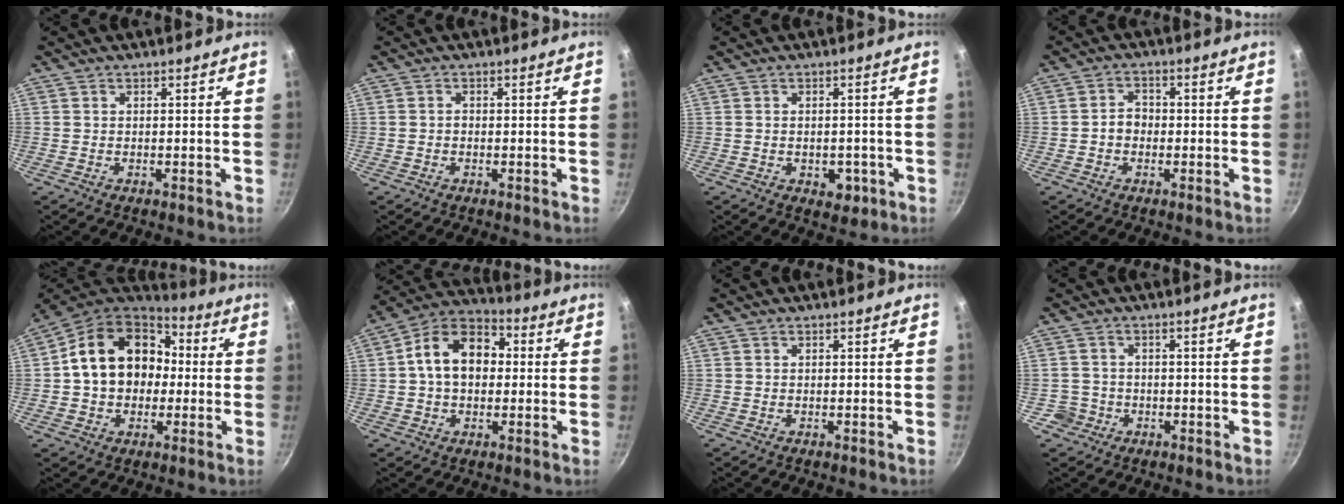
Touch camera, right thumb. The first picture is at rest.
{"total": 0.6, "force": [-0.2, 0.4, 0.3], "torque": [-0.005, 0.004, -0.005]}
{"total": 4.2, "force": [-1.4, 2.8, 2.8], "torque": [-0.024, 0.005, -0.010]}
{"total": 3.2, "force": [-0.7, 2.6, 1.7], "torque": [-0.011, 0.017, -0.015]}
{"total": 18.6, "force": [1.5, 14.5, 11.5], "torque": [-0.170, 0.040, 0.020]}
{"total": 13.3, "force": [1.1, 9.5, 9.2], "torque": [-0.116, 0.032, -0.002]}
{"total": 0.0}
{"total": 3.2, "force": [-1.2, 2.9, 0.1], "torque": [0.017, 0.026, -0.018]}